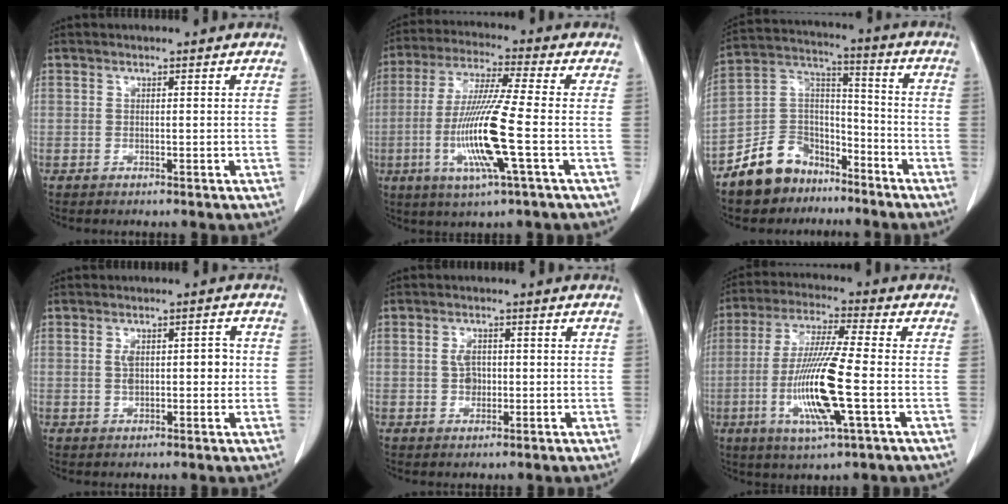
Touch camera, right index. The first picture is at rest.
{"total": 13.4, "force": [-3.2, -0.2, 13.0], "torque": [-0.267, -0.016, -0.068]}
{"total": 11.7, "force": [-8.4, 7.4, 3.4], "torque": [-0.081, 0.042, -0.151]}
{"total": 4.7, "force": [0.2, 2.2, 4.1], "torque": [-0.069, 0.013, 0.006]}
{"total": 2.9, "force": [-0.1, 2.0, 2.1], "torque": [-0.035, 0.004, -0.001]}
{"total": 13.8, "force": [-3.2, 0.6, 13.5], "torque": [-0.273, -0.015, -0.064]}